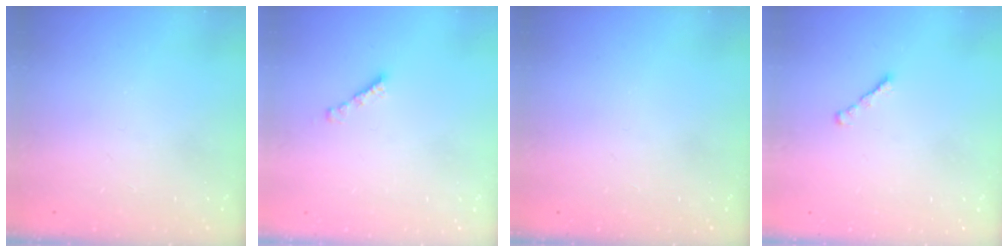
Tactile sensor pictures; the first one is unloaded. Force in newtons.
{"total": 2.3, "press": 2.3, "slide": 0.2}
{"total": 0.0}
{"total": 1.8, "press": 1.7, "slide": 0.6}